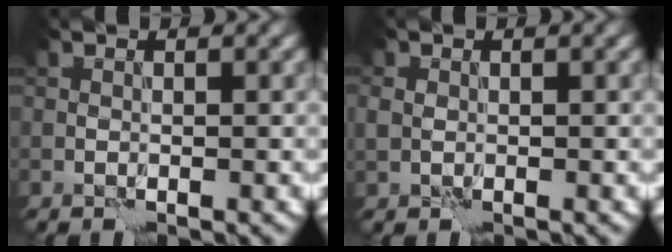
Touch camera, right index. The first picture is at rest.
{"total": 0.9, "force": [0.0, 0.8, 0.3], "torque": [-0.007, -0.004, -0.001]}